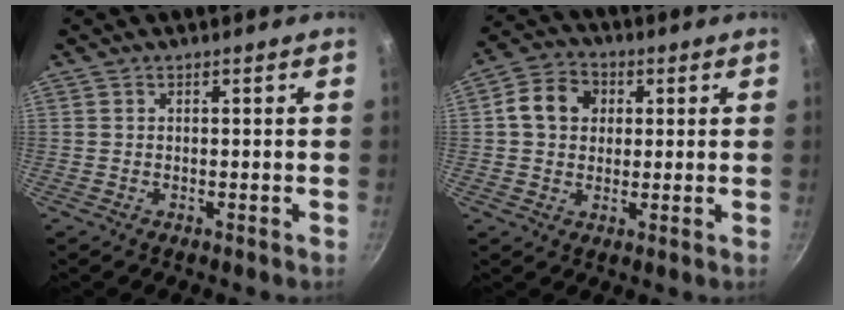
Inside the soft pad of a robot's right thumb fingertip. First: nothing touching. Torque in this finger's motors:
{"motor_torque": [0.23, 1.23, 0.42, -0.31, 0.03]}